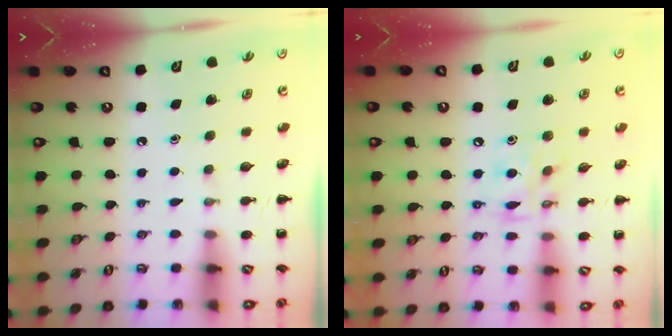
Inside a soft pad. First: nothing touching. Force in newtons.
{"total": 11.1, "press": 10.9, "slide": 1.7}